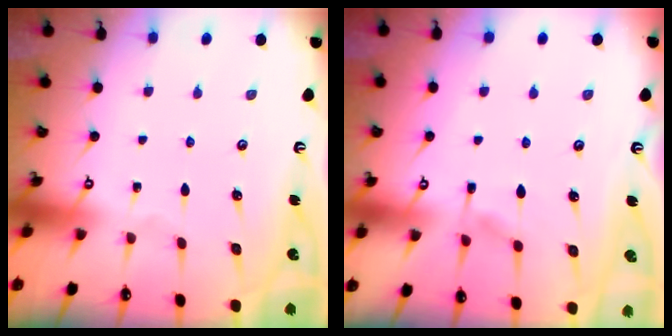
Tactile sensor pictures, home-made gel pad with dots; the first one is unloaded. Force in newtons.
{"total": 6.1, "press": 6.0, "slide": 0.8}